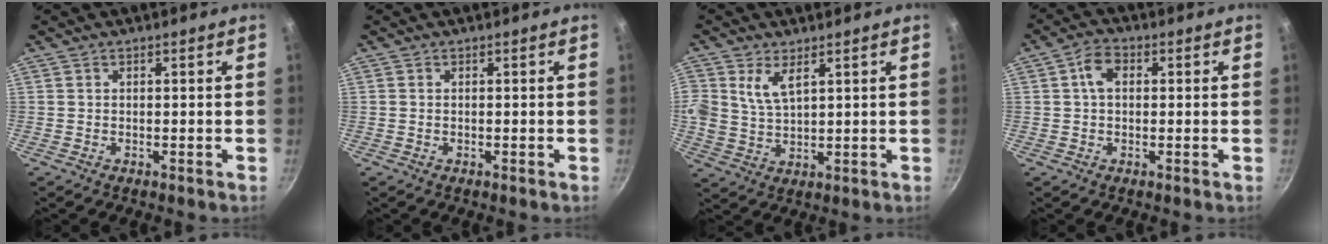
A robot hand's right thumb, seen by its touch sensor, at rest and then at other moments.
{"total": 0.0}
{"total": 5.9, "force": [2.8, 3.2, 4.0], "torque": [-0.077, -0.016, 0.056]}
{"total": 4.6, "force": [0.8, 3.2, 3.2], "torque": [-0.049, 0.011, 0.007]}